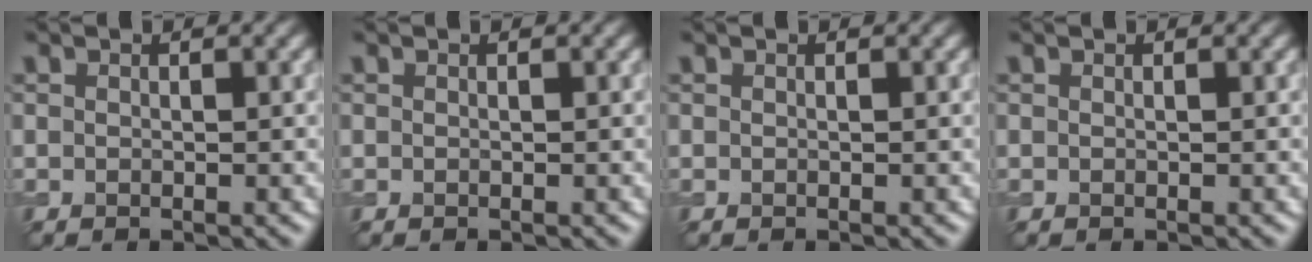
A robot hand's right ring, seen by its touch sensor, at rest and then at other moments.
{"total": 0.0}
{"total": 0.0}
{"total": 0.0}